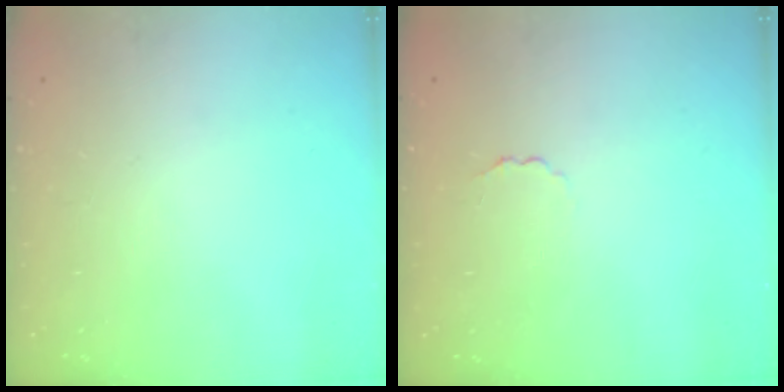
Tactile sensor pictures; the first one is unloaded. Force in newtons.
{"total": 1.7, "press": 1.7, "slide": 0.5}